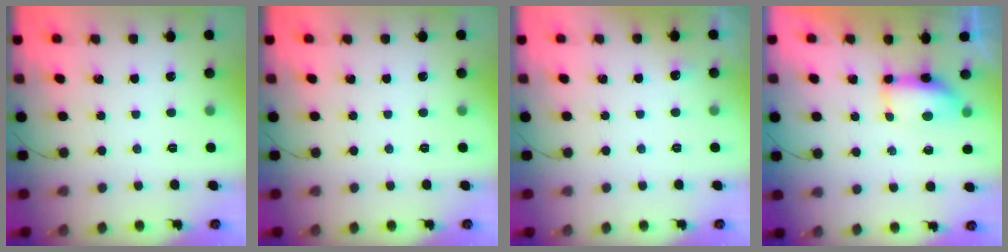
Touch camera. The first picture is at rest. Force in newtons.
{"total": 0.0}
{"total": 7.4, "press": 2.7, "slide": 6.9}
{"total": 6.8, "press": 6.8, "slide": 0.5}